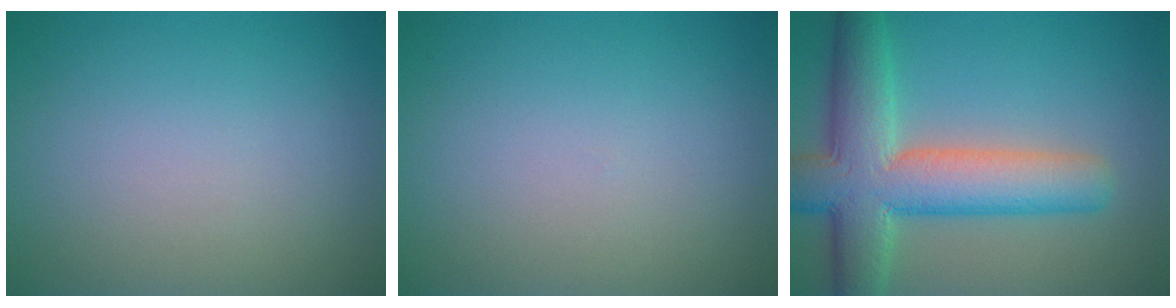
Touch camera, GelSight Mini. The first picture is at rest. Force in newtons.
{"total": 0.0}
{"total": 9.6, "press": 9.6, "slide": 0.3}